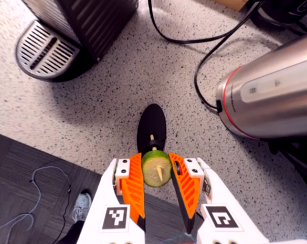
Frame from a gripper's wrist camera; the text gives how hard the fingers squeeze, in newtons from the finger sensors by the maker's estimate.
{"total": 9.1, "left": 8.5, "right": 9.6}